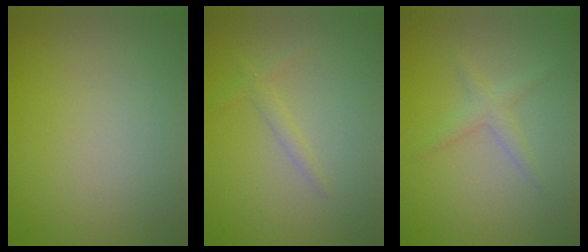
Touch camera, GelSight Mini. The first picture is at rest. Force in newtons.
{"total": 1.1, "press": 1.1, "slide": 0.1}
{"total": 1.6, "press": 1.6, "slide": 0.1}